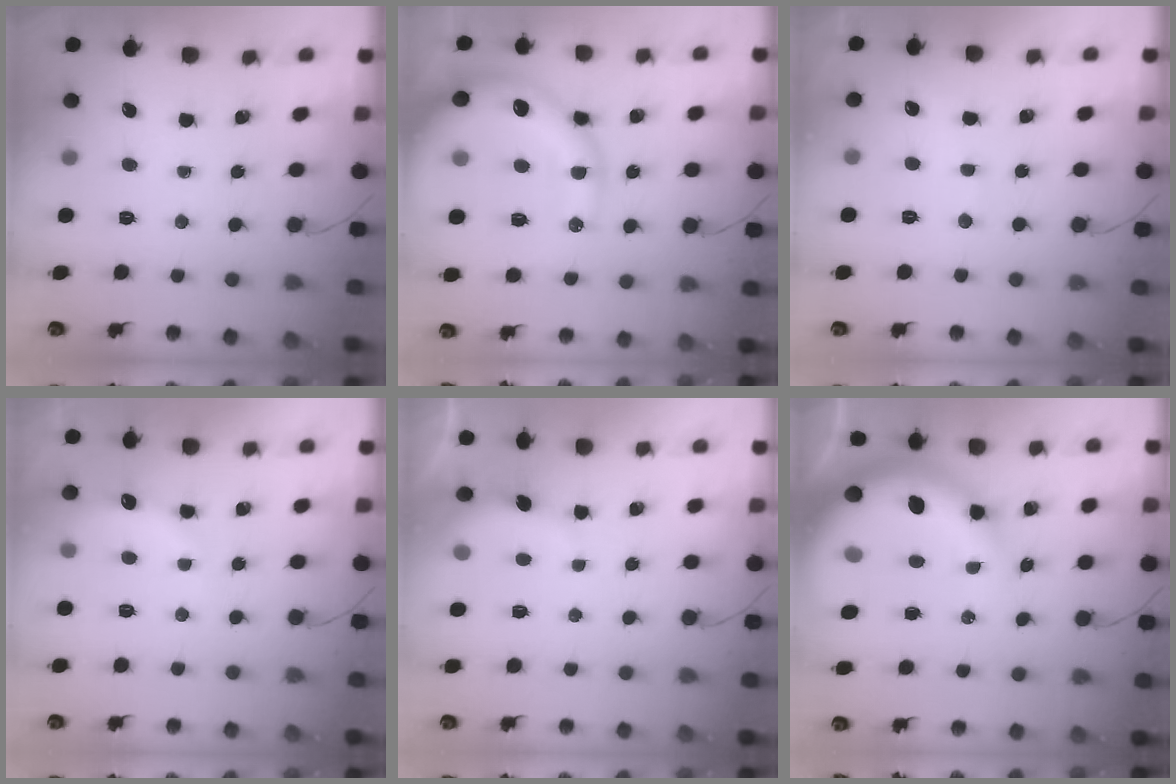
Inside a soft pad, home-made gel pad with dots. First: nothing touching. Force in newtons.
{"total": 23.3, "press": 22.8, "slide": 4.6}
{"total": 6.9, "press": 6.8, "slide": 1.3}
{"total": 5.1, "press": 4.9, "slide": 1.3}
{"total": 2.3, "press": 2.2, "slide": 0.6}
{"total": 16.5, "press": 16.1, "slide": 3.8}